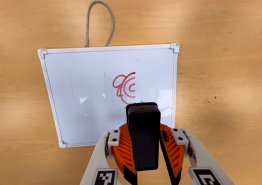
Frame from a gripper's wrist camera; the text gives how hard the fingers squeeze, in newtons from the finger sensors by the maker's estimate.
{"total": 11.6, "left": 11.4, "right": 11.7}